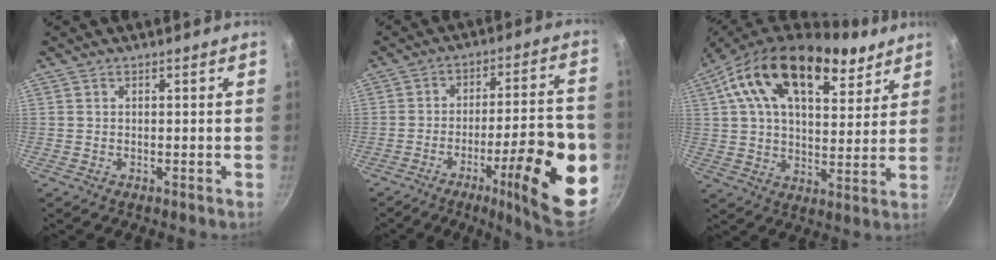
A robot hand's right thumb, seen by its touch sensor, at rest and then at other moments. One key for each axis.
{"total": 22.2, "fx": -7.6, "fy": 5.7, "fz": 20.0, "tx": -0.249, "ty": 0.029, "tz": -0.105}
{"total": 21.4, "fx": 11.7, "fy": 11.4, "fz": 13.8, "tx": -0.204, "ty": -0.029, "tz": 0.178}